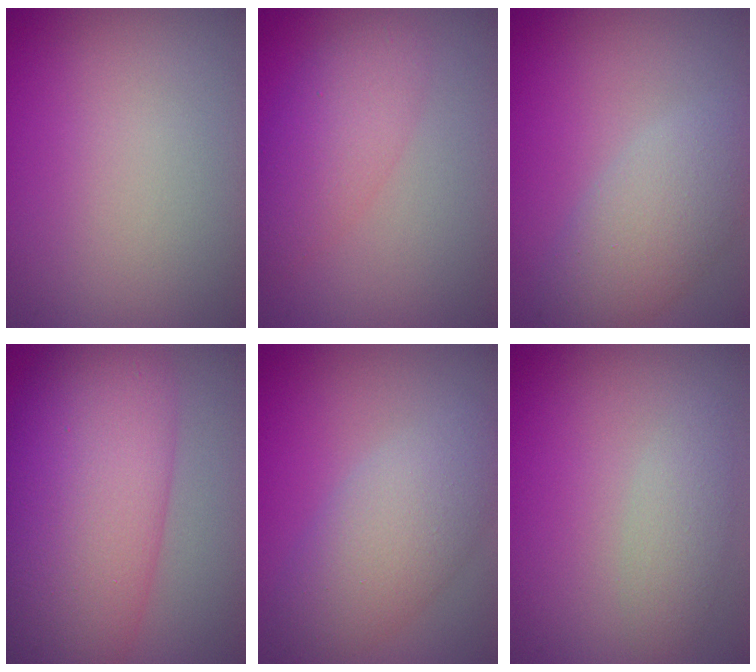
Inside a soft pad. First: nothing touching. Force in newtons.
{"total": 3.6, "press": 3.6, "slide": 0.0}
{"total": 4.5, "press": 4.5, "slide": 0.4}
{"total": 12.3, "press": 12.3, "slide": 0.3}
{"total": 5.2, "press": 5.2, "slide": 0.2}
{"total": 2.1, "press": 2.0, "slide": 0.1}